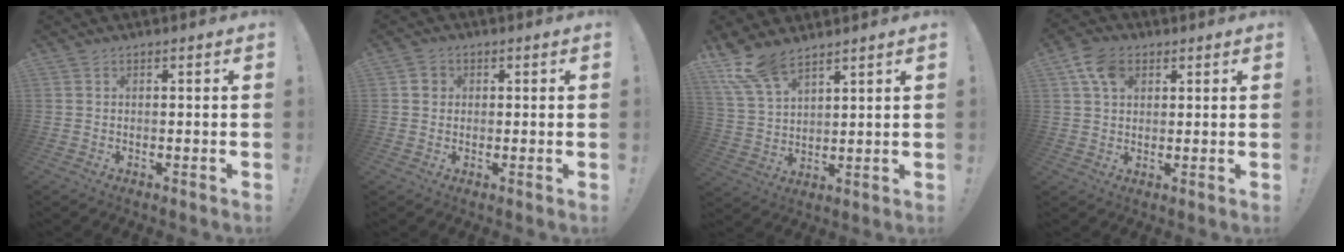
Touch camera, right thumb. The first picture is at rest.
{"total": 2.9, "force": [0.3, 2.8, 0.7], "torque": [-0.003, 0.006, 0.005]}
{"total": 11.3, "force": [8.7, 4.8, 5.5], "torque": [-0.123, -0.043, 0.167]}
{"total": 9.0, "force": [4.0, 6.2, 5.1], "torque": [-0.086, -0.001, 0.079]}